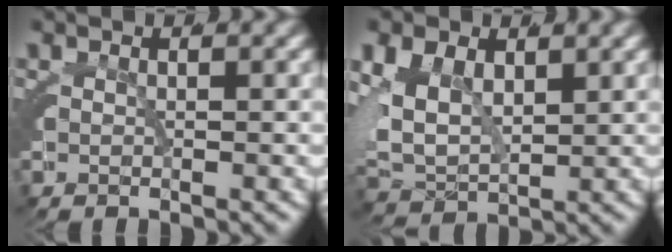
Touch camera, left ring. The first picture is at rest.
{"total": 9.3, "force": [0.4, 7.7, 5.3], "torque": [-0.146, -0.022, 0.011]}